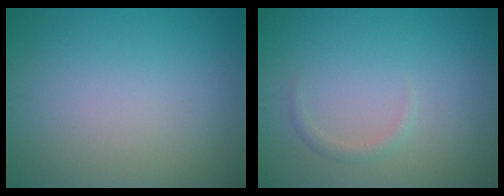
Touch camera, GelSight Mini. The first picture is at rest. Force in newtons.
{"total": 1.0, "press": 1.0, "slide": 0.1}